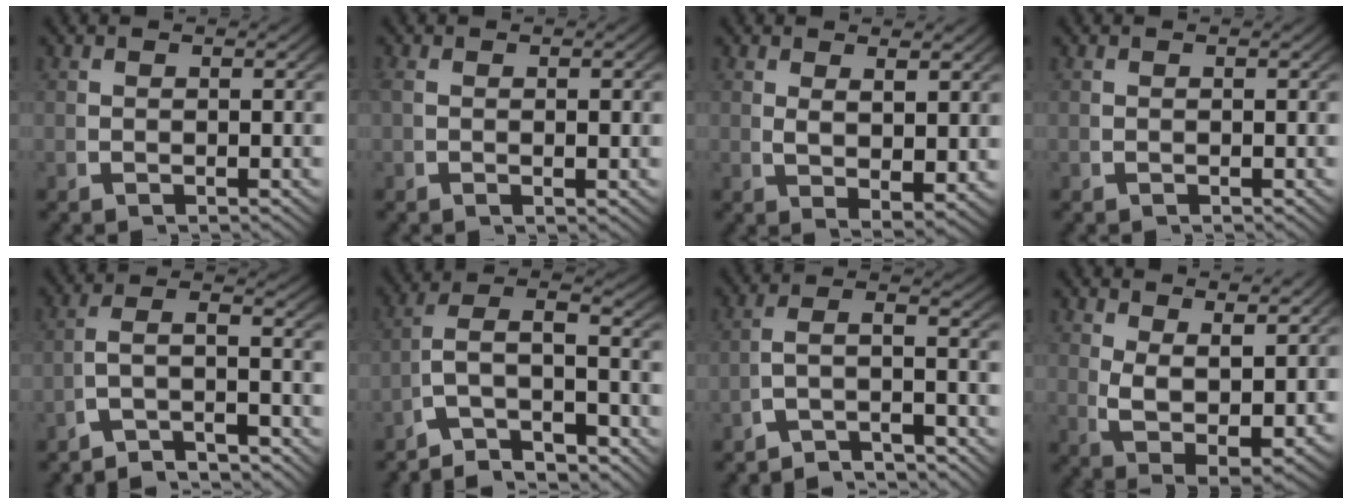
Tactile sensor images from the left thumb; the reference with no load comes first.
{"total": 1.2, "force": [0.3, 0.3, 1.1], "torque": [-0.023, -0.004, 0.010]}
{"total": 2.8, "force": [1.0, 1.2, 2.3], "torque": [-0.048, -0.021, 0.032]}
{"total": 0.0}
{"total": 5.8, "force": [-2.6, 3.0, 4.3], "torque": [-0.079, -0.018, -0.039]}
{"total": 9.5, "force": [-2.8, 6.1, 6.7], "torque": [-0.133, -0.035, -0.043]}
{"total": 5.3, "force": [-2.7, 2.5, 3.9], "torque": [-0.069, -0.018, -0.040]}
{"total": 7.1, "force": [0.6, 4.5, 5.4], "torque": [-0.123, -0.046, 0.032]}